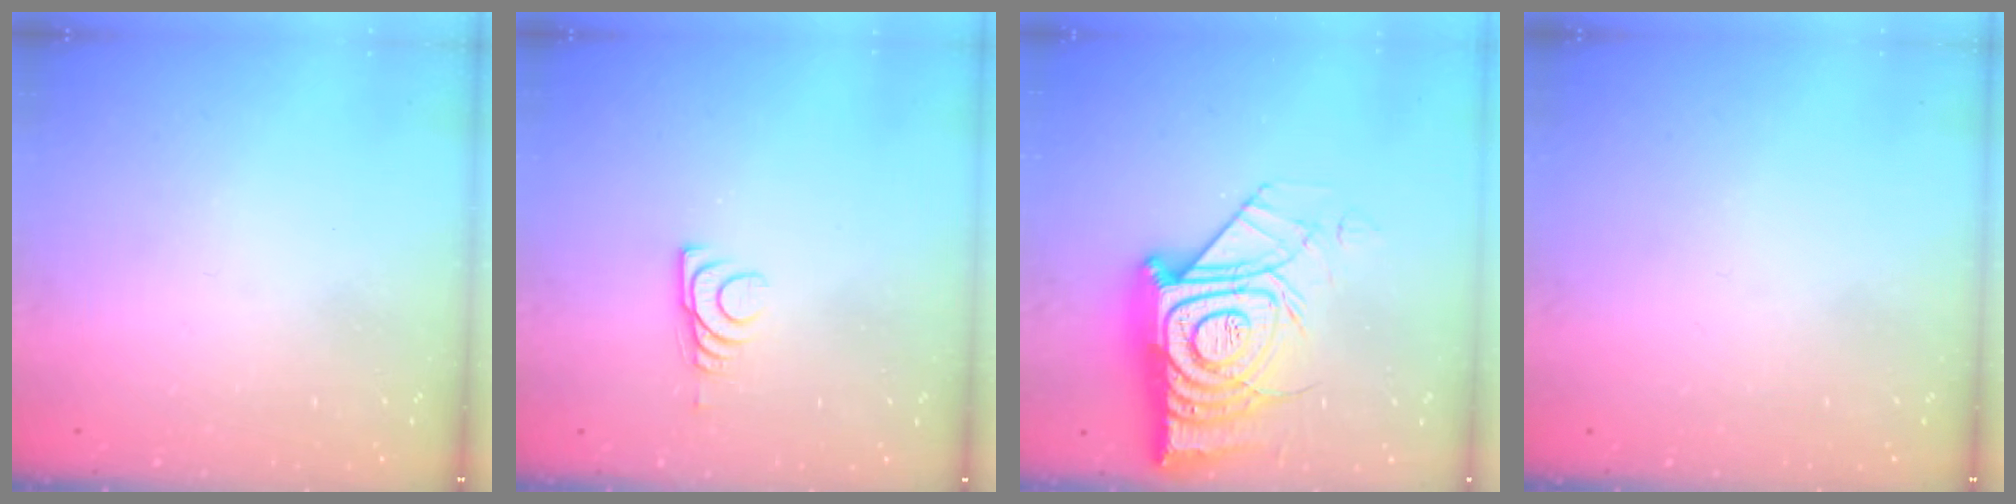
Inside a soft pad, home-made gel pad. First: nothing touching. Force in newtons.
{"total": 6.6, "press": 6.6, "slide": 0.9}
{"total": 22.0, "press": 21.9, "slide": 1.7}
{"total": 0.0}